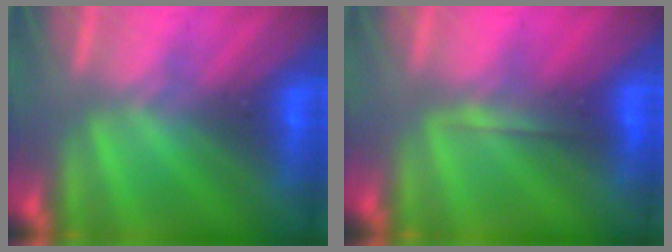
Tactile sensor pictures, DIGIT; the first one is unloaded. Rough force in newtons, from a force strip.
{"total": 1.8}